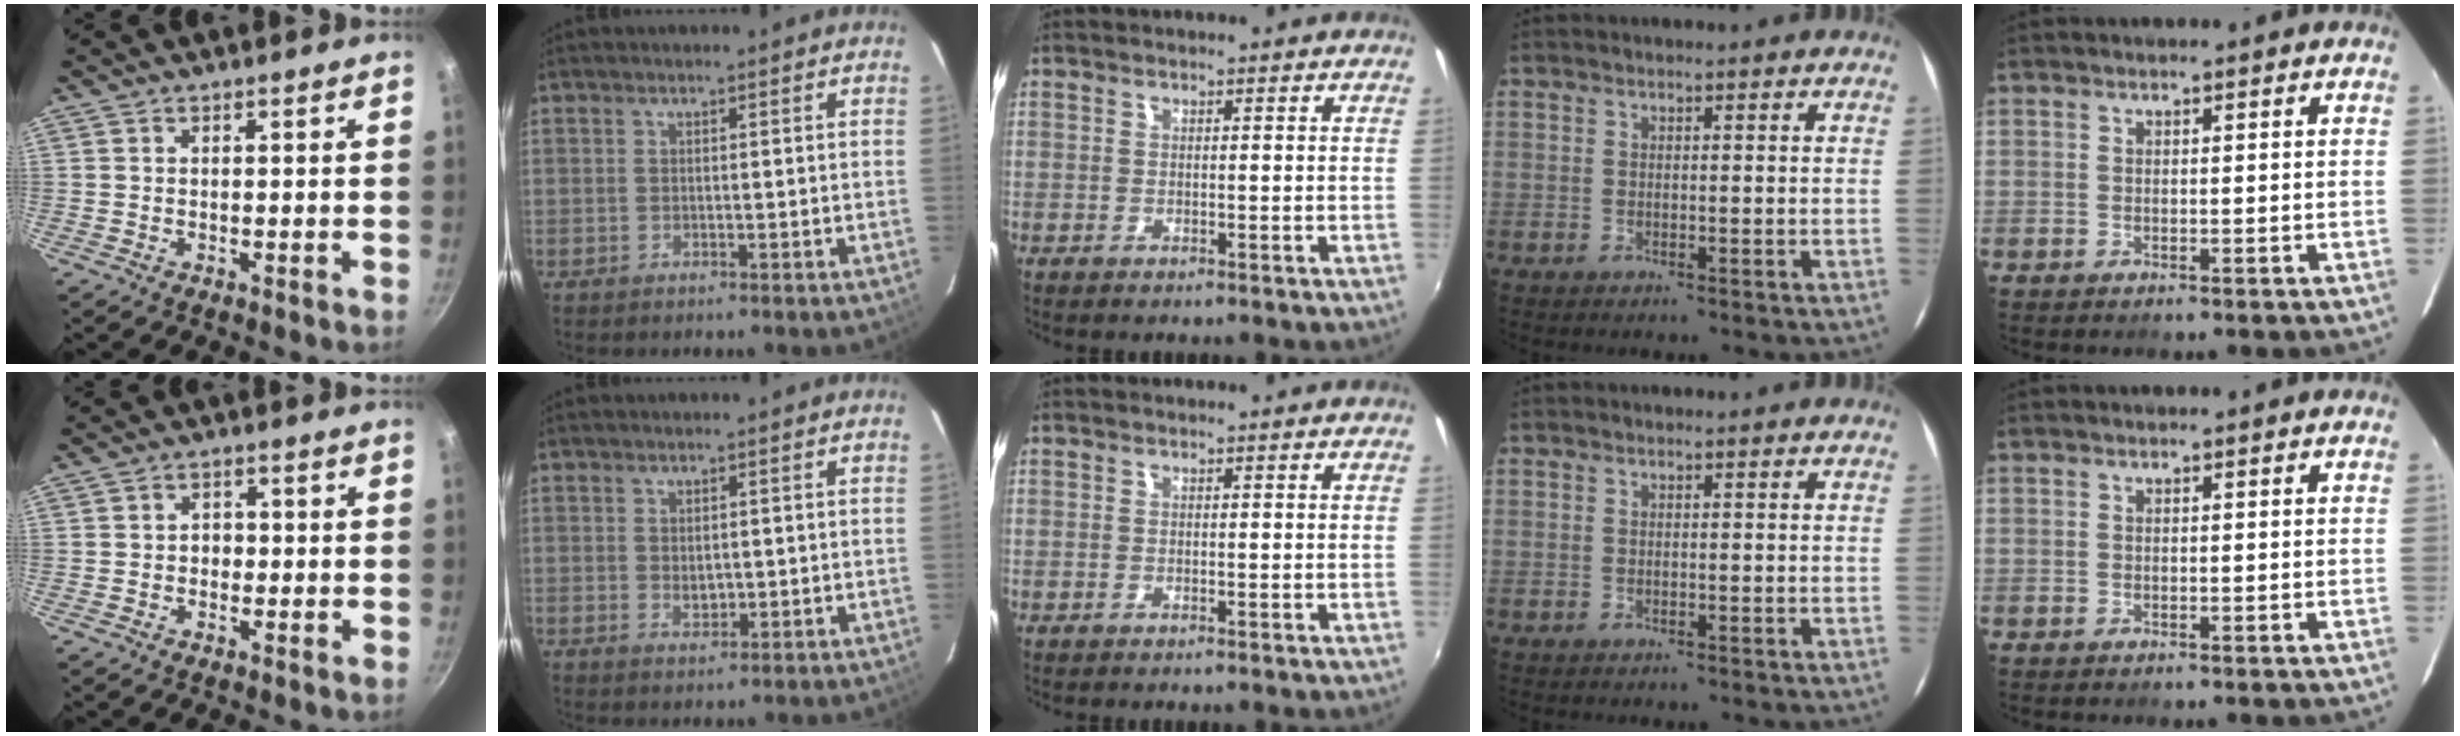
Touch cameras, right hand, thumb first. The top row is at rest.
{"thumb": {"total": 2.3, "force": [-0.4, 2.0, 1.1], "torque": [-0.002, 0.004, -0.008]}, "index": {"total": 2.5, "force": [0.0, 1.8, 1.7], "torque": [-0.027, -0.002, 0.004]}}